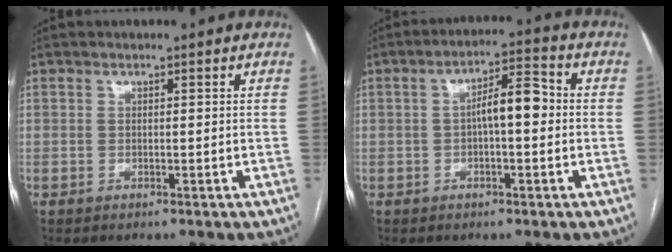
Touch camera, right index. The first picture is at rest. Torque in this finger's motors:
{"motor_torque": [0.97, -0.13, 0.44, 0.11]}